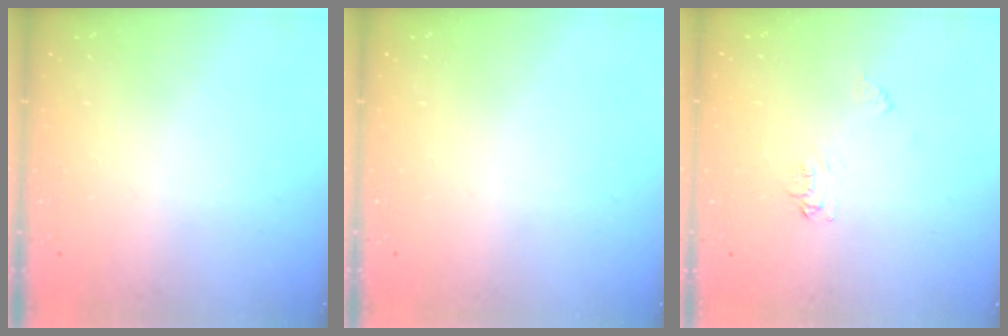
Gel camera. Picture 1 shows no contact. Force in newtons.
{"total": 0.0}
{"total": 5.0, "press": 5.0, "slide": 0.6}